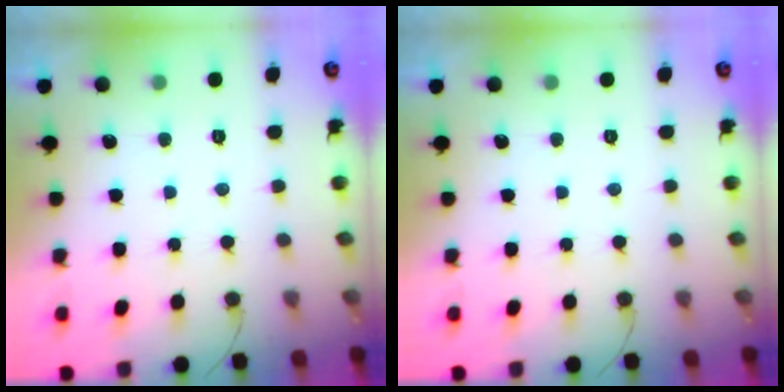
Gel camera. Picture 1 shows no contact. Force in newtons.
{"total": 0.0}